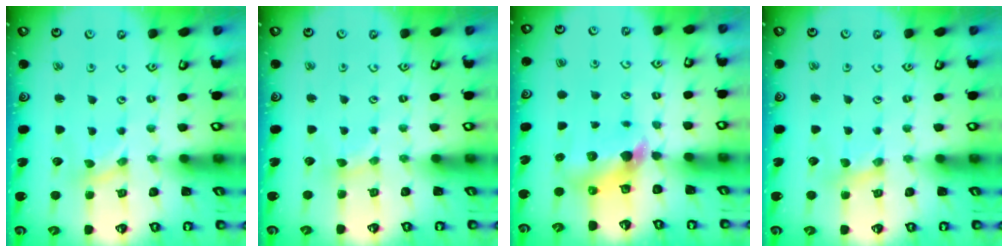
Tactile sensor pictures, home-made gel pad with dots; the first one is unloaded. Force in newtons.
{"total": 1.0, "press": 1.0, "slide": 0.2}
{"total": 5.9, "press": 5.9, "slide": 0.5}
{"total": 0.6, "press": 0.6, "slide": 0.1}